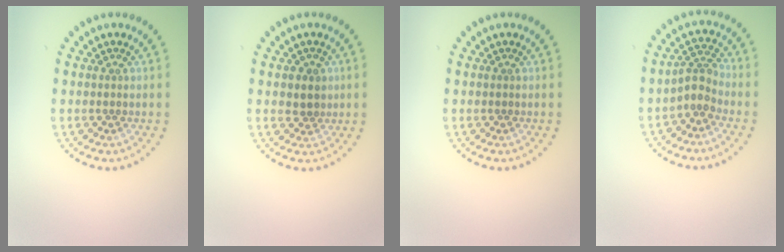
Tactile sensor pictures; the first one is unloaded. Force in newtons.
{"total": 2.0, "press": 1.9, "slide": 0.7}
{"total": 0.0}
{"total": 2.3, "press": 1.7, "slide": 1.6}